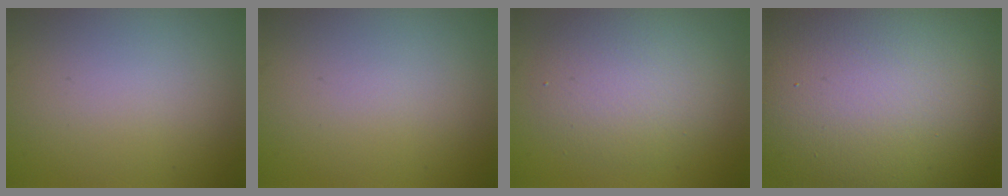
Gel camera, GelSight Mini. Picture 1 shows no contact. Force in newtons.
{"total": 0.0}
{"total": 4.9, "press": 4.9, "slide": 0.2}
{"total": 22.0, "press": 21.9, "slide": 1.1}